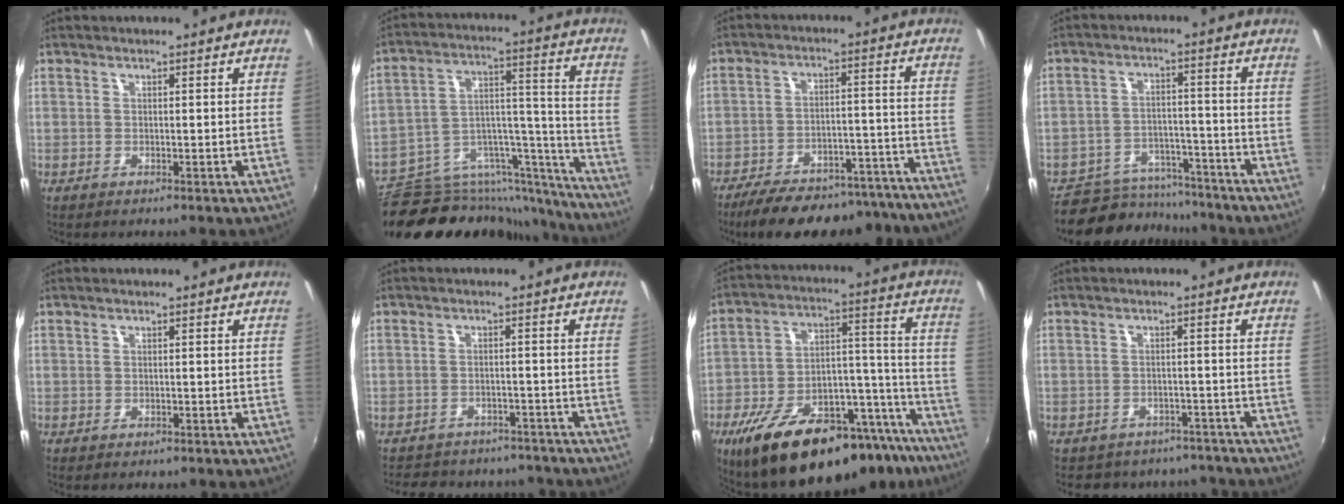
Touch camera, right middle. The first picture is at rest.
{"total": 23.5, "force": [-18.3, 11.2, 9.7], "torque": [-0.147, 0.061, -0.250]}
{"total": 27.0, "force": [-24.5, 5.4, 10.0], "torque": [-0.159, 0.002, -0.312]}
{"total": 10.5, "force": [-9.2, 4.8, 1.4], "torque": [-0.041, 0.021, -0.129]}
{"total": 0.0}
{"total": 14.8, "force": [-12.7, 6.1, 4.7], "torque": [-0.106, 0.010, -0.160]}
{"total": 30.3, "force": [-21.4, 11.5, 18.2], "torque": [-0.271, 0.011, -0.302]}
{"total": 11.6, "force": [-9.8, 5.5, 2.8], "torque": [-0.068, 0.008, -0.117]}